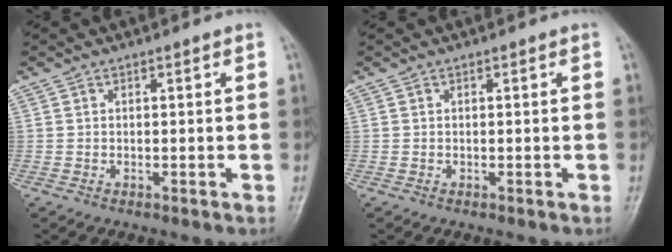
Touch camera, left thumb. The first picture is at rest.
{"total": 0.0}